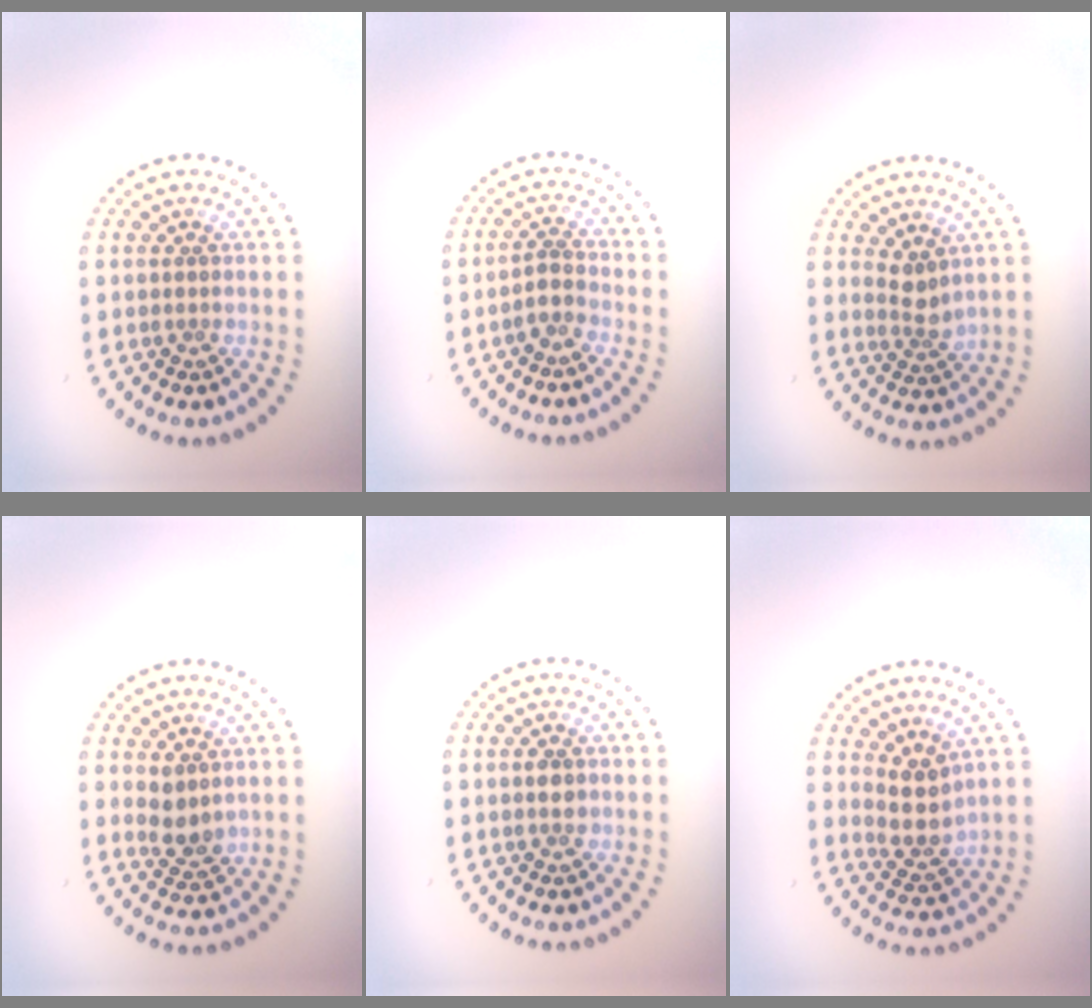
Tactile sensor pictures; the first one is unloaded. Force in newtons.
{"total": 1.6, "press": 1.2, "slide": 1.1}
{"total": 2.0, "press": 1.4, "slide": 1.4}
{"total": 2.4, "press": 2.1, "slide": 1.0}
{"total": 1.0, "press": 0.9, "slide": 0.2}
{"total": 2.9, "press": 2.3, "slide": 1.7}